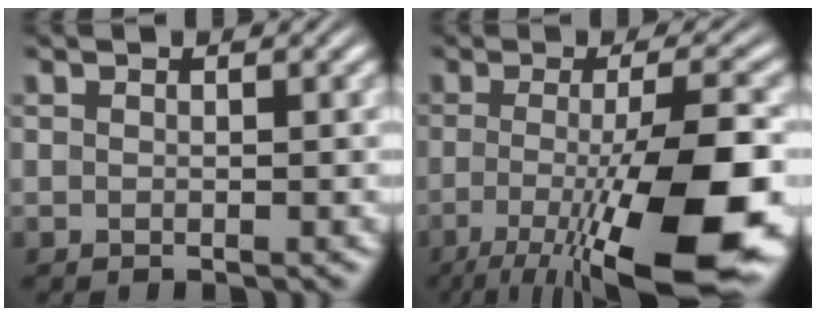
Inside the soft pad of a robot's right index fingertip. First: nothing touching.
{"total": 11.0, "force": [-3.9, 3.0, 9.9], "torque": [-0.155, -0.028, -0.044]}